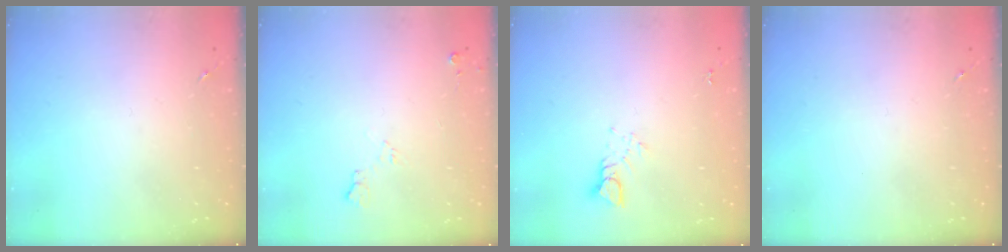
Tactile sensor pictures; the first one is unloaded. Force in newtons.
{"total": 6.0, "press": 6.0, "slide": 1.0}
{"total": 3.8, "press": 3.8, "slide": 0.3}
{"total": 0.0}